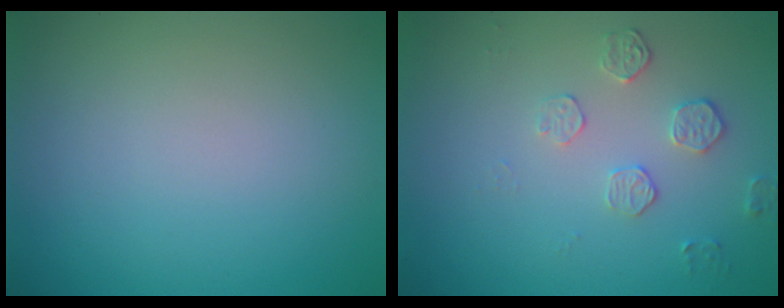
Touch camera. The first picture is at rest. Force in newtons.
{"total": 1.8, "press": 1.2, "slide": 1.3}